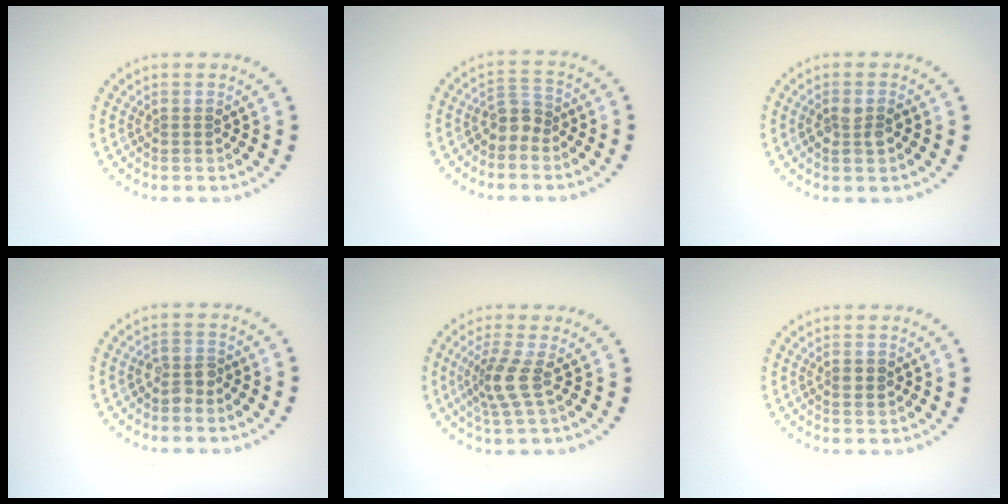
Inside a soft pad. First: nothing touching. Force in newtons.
{"total": 2.1, "press": 1.7, "slide": 1.2}
{"total": 1.7, "press": 1.7, "slide": 0.3}
{"total": 1.8, "press": 1.6, "slide": 0.7}
{"total": 2.9, "press": 2.1, "slide": 2.0}
{"total": 1.2, "press": 1.1, "slide": 0.2}